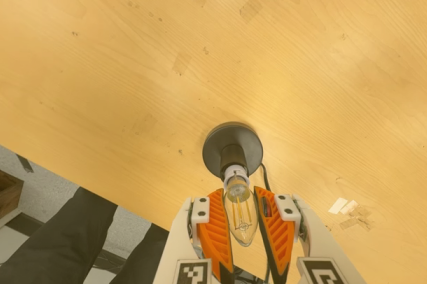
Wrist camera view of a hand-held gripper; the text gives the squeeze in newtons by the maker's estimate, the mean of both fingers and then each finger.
{"total": 13.0, "left": 13.3, "right": 12.7}